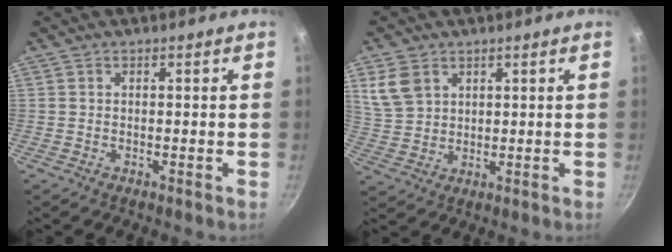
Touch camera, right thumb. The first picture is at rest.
{"total": 7.1, "force": [3.2, 5.3, 3.5], "torque": [-0.053, -0.010, 0.074]}